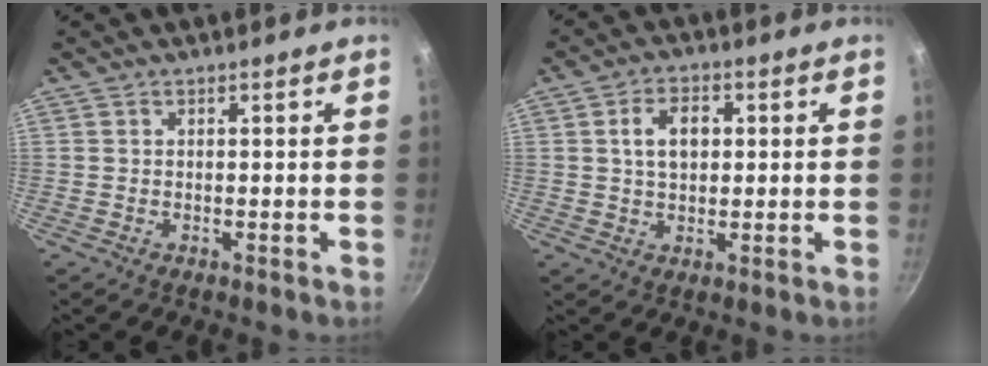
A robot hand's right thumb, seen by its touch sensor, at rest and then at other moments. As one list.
[{"total": 6.7, "force": [1.3, 4.4, 4.9], "torque": [-0.064, 0.006, 0.020]}]